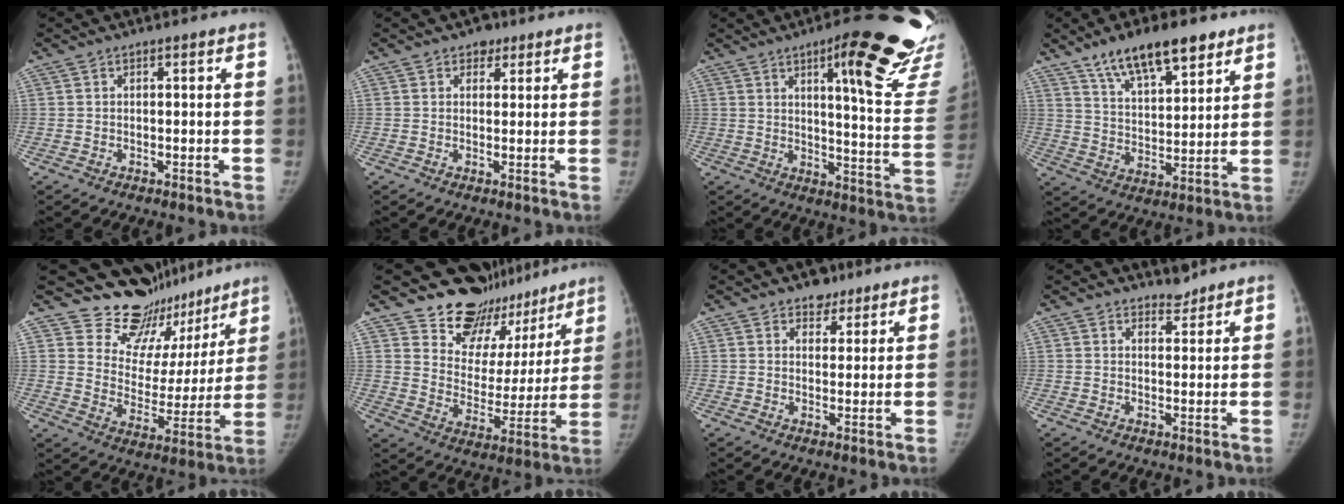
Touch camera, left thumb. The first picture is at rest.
{"total": 2.7, "force": [1.6, 2.0, 0.8], "torque": [0.014, -0.006, 0.018]}
{"total": 24.5, "force": [15.5, 4.9, 18.3], "torque": [-0.193, -0.093, 0.194]}
{"total": 14.9, "force": [9.9, 5.7, 9.4], "torque": [-0.121, -0.044, 0.171]}
{"total": 17.2, "force": [14.9, 8.3, 2.8], "torque": [0.018, -0.121, 0.210]}
{"total": 17.7, "force": [15.0, 9.1, 2.7], "torque": [0.025, -0.126, 0.213]}
{"total": 4.4, "force": [3.2, 2.9, 1.0], "torque": [0.013, -0.018, 0.046]}
{"total": 2.6, "force": [2.3, 1.1, 0.1], "torque": [0.016, -0.019, 0.033]}